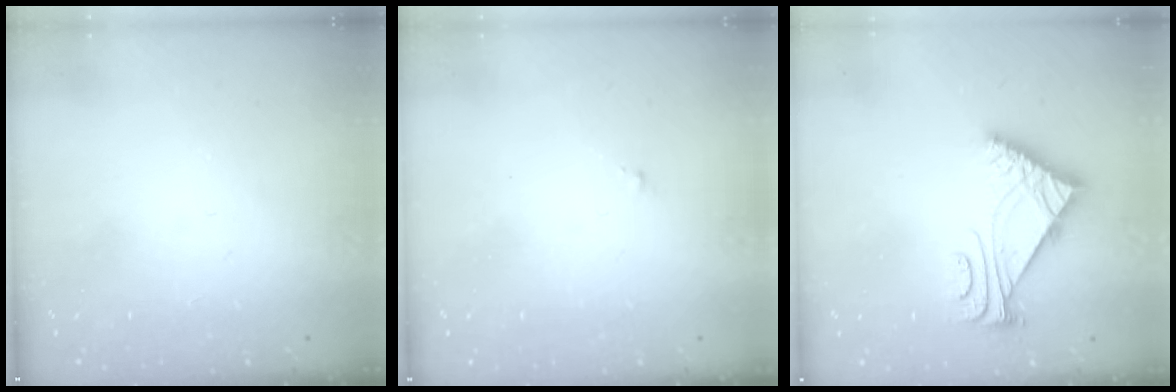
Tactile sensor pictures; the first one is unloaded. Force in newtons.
{"total": 0.6, "press": 0.6, "slide": 0.2}
{"total": 6.7, "press": 6.7, "slide": 0.8}